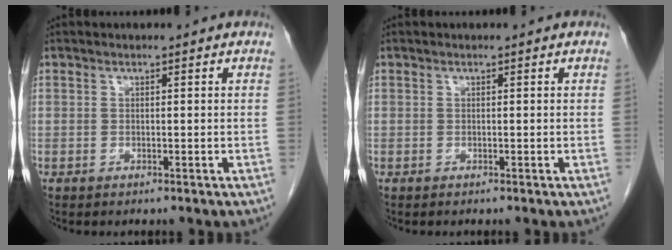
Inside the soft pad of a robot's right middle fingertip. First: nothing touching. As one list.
[{"total": 0.0}]